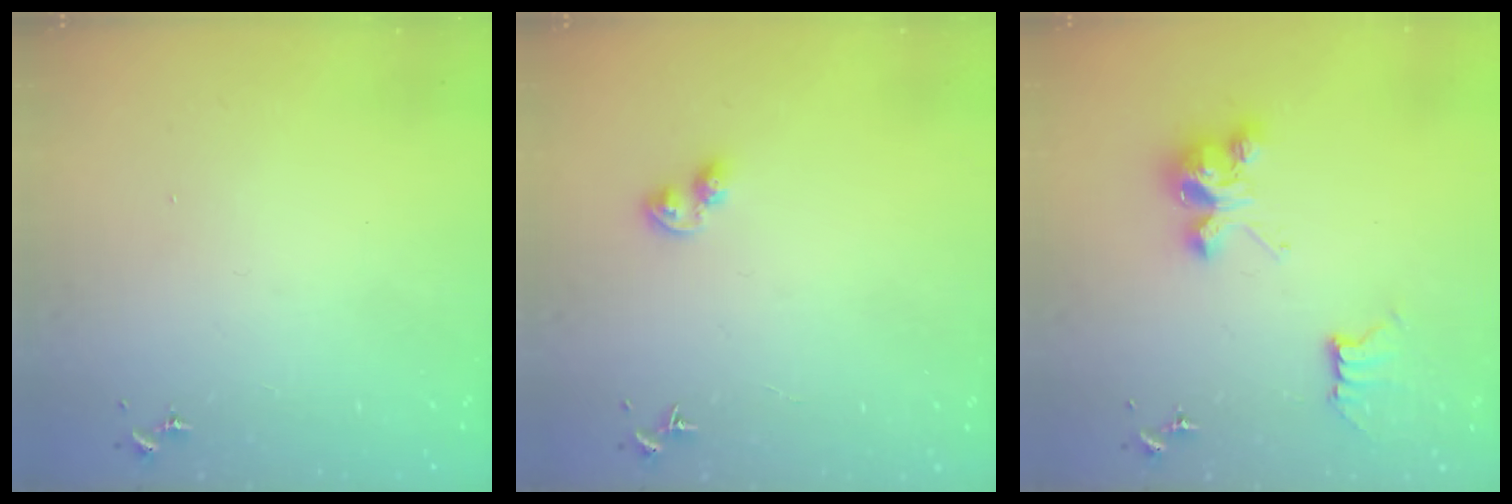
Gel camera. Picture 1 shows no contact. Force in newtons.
{"total": 4.2, "press": 4.1, "slide": 0.5}
{"total": 8.6, "press": 8.6, "slide": 0.2}